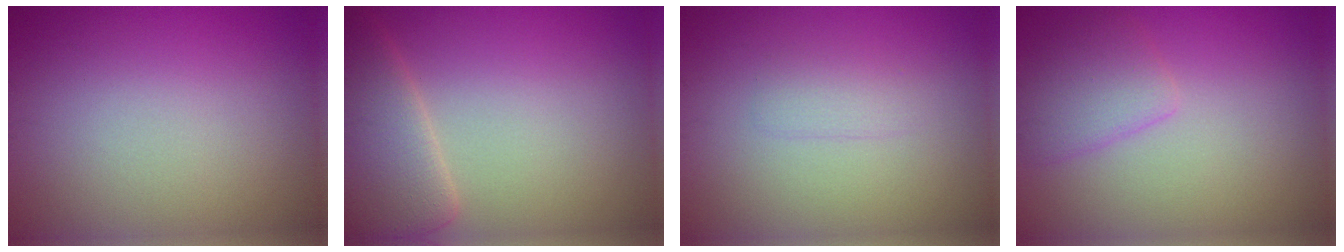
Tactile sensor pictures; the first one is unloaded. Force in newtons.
{"total": 6.2, "press": 6.2, "slide": 0.2}
{"total": 1.1, "press": 1.1, "slide": 0.1}
{"total": 2.6, "press": 2.6, "slide": 0.2}